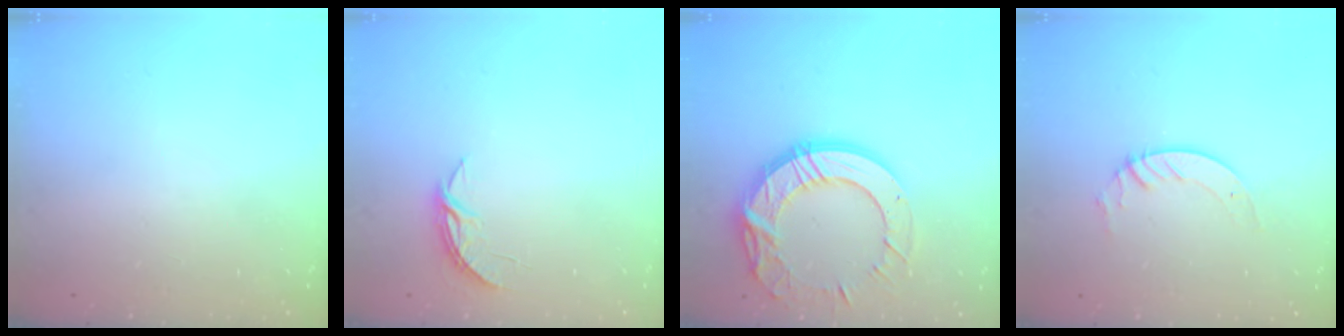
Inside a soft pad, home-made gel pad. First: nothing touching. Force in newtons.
{"total": 4.2, "press": 4.2, "slide": 0.3}
{"total": 18.4, "press": 18.3, "slide": 1.1}
{"total": 4.5, "press": 4.4, "slide": 0.4}